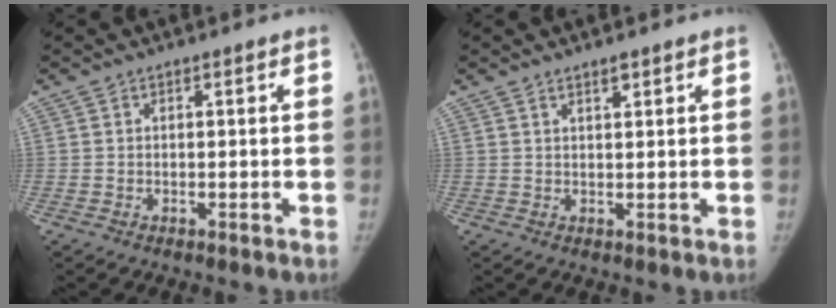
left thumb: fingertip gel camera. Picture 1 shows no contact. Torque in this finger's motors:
{"motor_torque": [-0.11, 0.00, -0.04, 0.06, -0.03]}